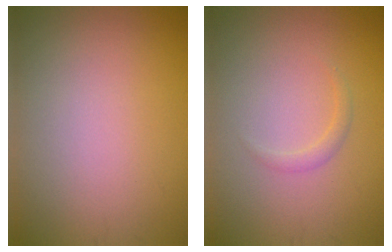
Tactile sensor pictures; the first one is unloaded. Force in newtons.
{"total": 0.9, "press": 0.9, "slide": 0.0}